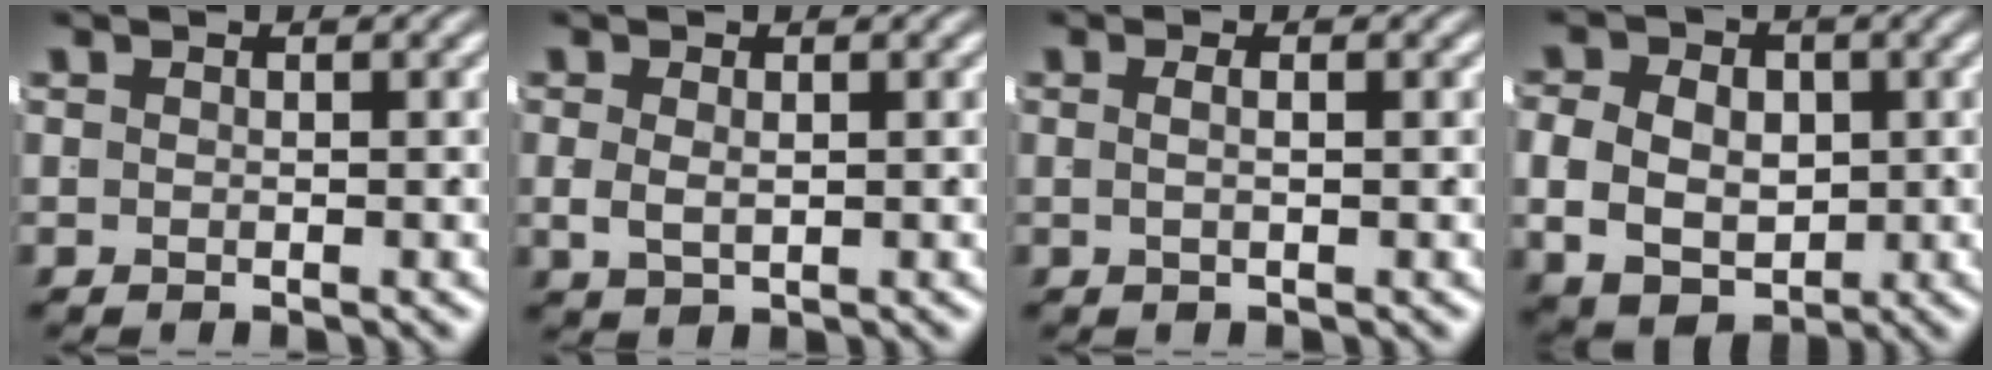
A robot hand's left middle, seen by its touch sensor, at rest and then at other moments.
{"total": 1.4, "force": [0.2, 0.9, 1.1], "torque": [-0.027, -0.005, 0.014]}
{"total": 1.2, "force": [-0.2, -0.5, 1.0], "torque": [-0.015, 0.004, -0.003]}
{"total": 7.7, "force": [-1.2, 6.3, 4.3], "torque": [-0.078, -0.020, -0.009]}